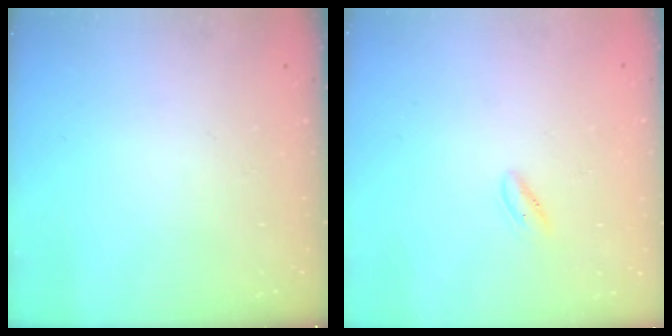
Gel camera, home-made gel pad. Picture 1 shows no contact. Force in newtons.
{"total": 1.8, "press": 1.5, "slide": 0.9}